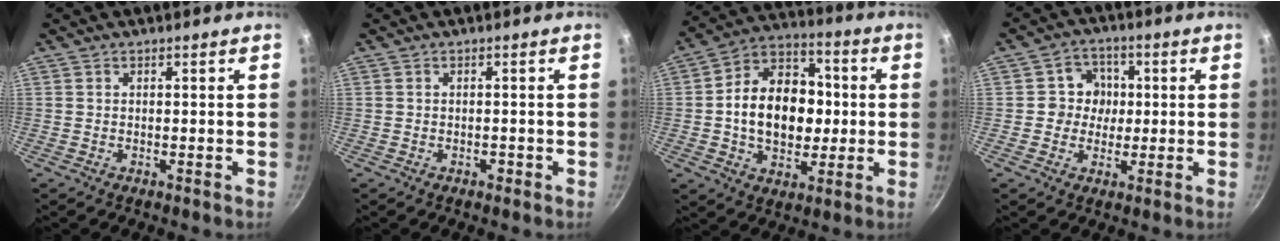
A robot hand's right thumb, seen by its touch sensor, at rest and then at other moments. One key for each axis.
{"total": 0.9, "fx": -0.5, "fy": 0.6, "fz": 0.4, "tx": -0.004, "ty": 0.006, "tz": -0.004}
{"total": 17.6, "fx": -0.3, "fy": 12.9, "fz": 12.1, "tx": -0.157, "ty": 0.030, "tz": -0.013}
{"total": 6.3, "fx": 0.2, "fy": 6.0, "fz": 2.0, "tx": 0.015, "ty": 0.010, "tz": -0.007}